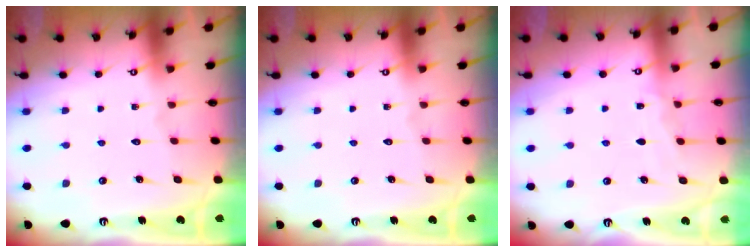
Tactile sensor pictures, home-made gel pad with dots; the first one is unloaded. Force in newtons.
{"total": 0.0}
{"total": 3.9, "press": 3.8, "slide": 0.5}